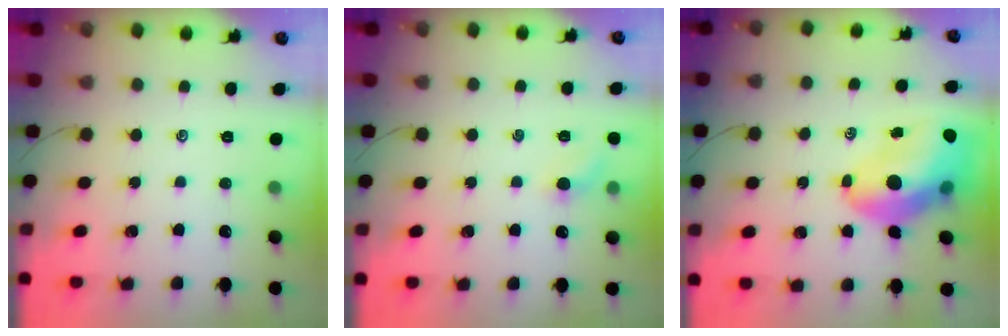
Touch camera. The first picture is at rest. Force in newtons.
{"total": 4.4, "press": 4.3, "slide": 1.0}
{"total": 15.3, "press": 14.6, "slide": 4.4}